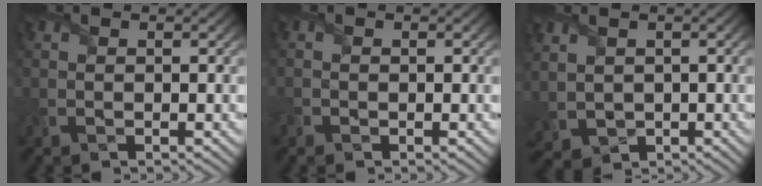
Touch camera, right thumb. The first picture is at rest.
{"total": 0.9, "force": [-0.7, 0.6, 0.0], "torque": [-0.001, -0.004, -0.015]}
{"total": 3.2, "force": [0.9, 2.8, 1.3], "torque": [-0.062, -0.011, 0.020]}